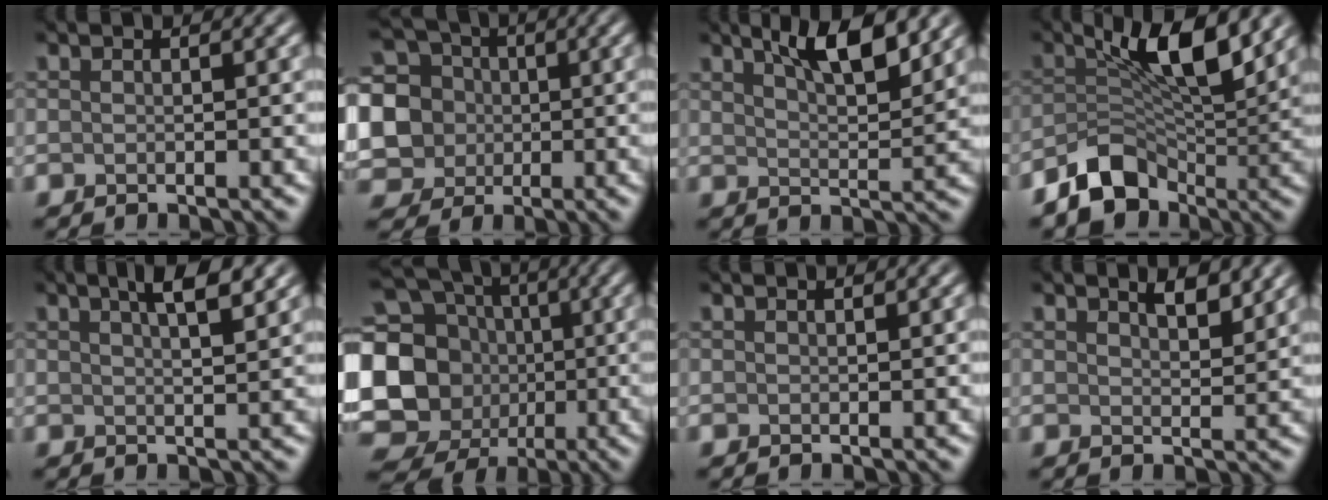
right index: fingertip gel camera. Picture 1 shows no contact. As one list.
[{"total": 13.0, "force": [-0.7, 12.0, 4.8], "torque": [-0.149, 0.009, -0.030]}, {"total": 5.7, "force": [3.7, 1.6, 4.1], "torque": [-0.057, 0.005, 0.061]}, {"total": 6.0, "force": [-1.4, 3.7, 4.5], "torque": [-0.057, 0.006, -0.026]}, {"total": 3.9, "force": [2.4, 1.1, 2.9], "torque": [-0.034, 0.013, 0.029]}, {"total": 16.6, "force": [-1.5, 15.1, 6.7], "torque": [-0.162, 0.010, -0.049]}, {"total": 0.6, "force": [0.5, 0.0, 0.2], "torque": [-0.002, 0.002, 0.010]}, {"total": 2.6, "force": [2.0, 0.7, 1.5], "torque": [-0.023, -0.003, 0.031]}]